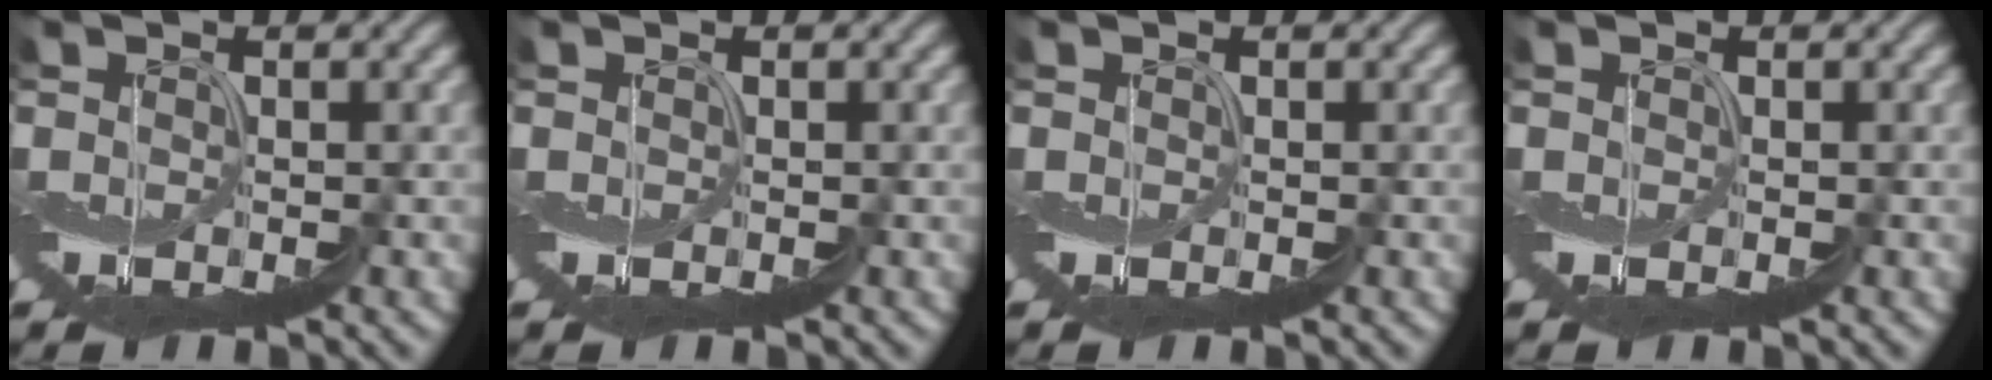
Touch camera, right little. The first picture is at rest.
{"total": 0.0}
{"total": 0.0}
{"total": 0.0}